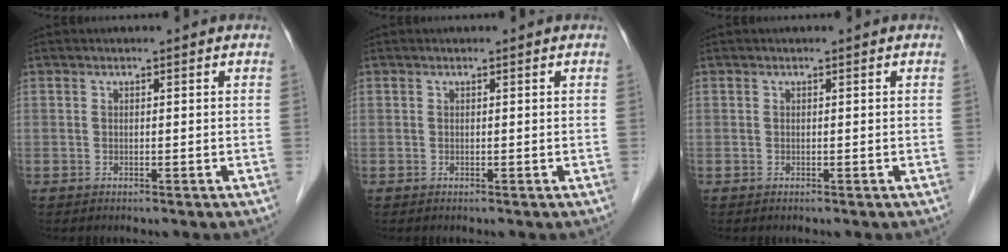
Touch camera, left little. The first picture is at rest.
{"total": 0.0}
{"total": 0.0}